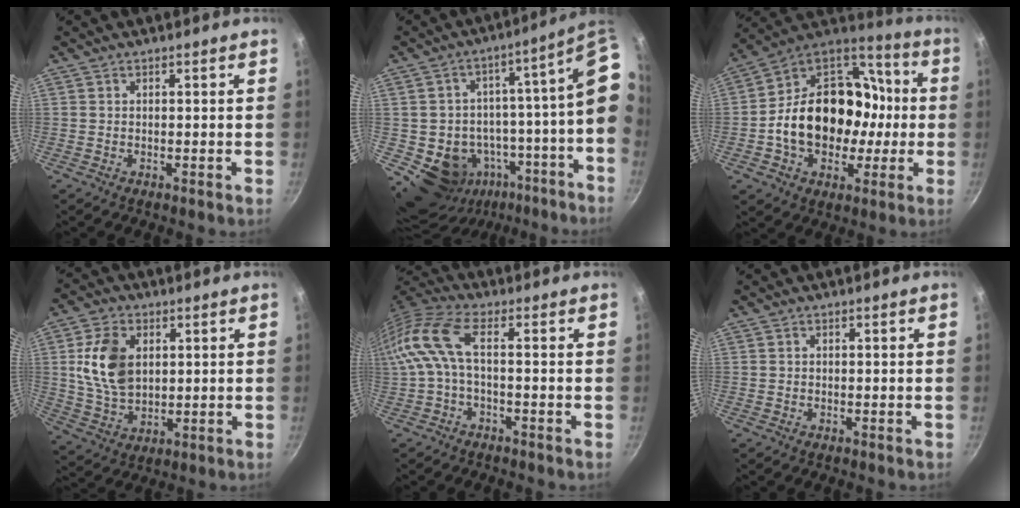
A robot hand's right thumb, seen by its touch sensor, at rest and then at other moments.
{"total": 20.8, "force": [-9.3, 13.6, 12.7], "torque": [-0.122, 0.080, -0.113]}
{"total": 23.9, "force": [-2.4, 18.2, 15.3], "torque": [-0.229, 0.058, -0.038]}
{"total": 12.2, "force": [2.5, 8.2, 8.7], "torque": [-0.147, -0.011, 0.053]}
{"total": 11.1, "force": [-0.9, 4.6, 10.1], "torque": [-0.234, 0.020, -0.029]}
{"total": 0.0}